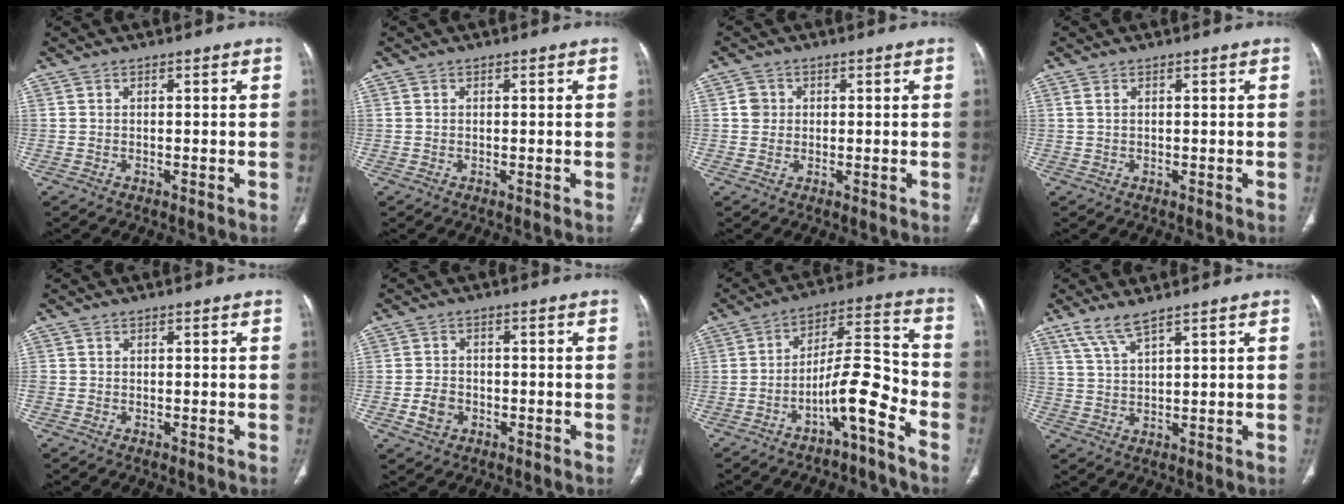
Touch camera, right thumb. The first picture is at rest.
{"total": 0.0}
{"total": 2.6, "force": [0.4, 2.5, 0.8], "torque": [0.001, 0.003, 0.006]}
{"total": 0.8, "force": [0.3, 0.4, 0.6], "torque": [-0.015, 0.006, 0.009]}
{"total": 0.8, "force": [-0.2, 0.7, 0.3], "torque": [-0.006, 0.003, -0.004]}
{"total": 4.2, "force": [-1.5, 3.3, 2.1], "torque": [-0.030, 0.012, -0.022]}
{"total": 10.3, "force": [-5.9, 1.9, 8.2], "torque": [-0.140, 0.080, -0.102]}
{"total": 4.9, "force": [3.7, 0.8, 3.2], "torque": [-0.072, -0.012, 0.082]}